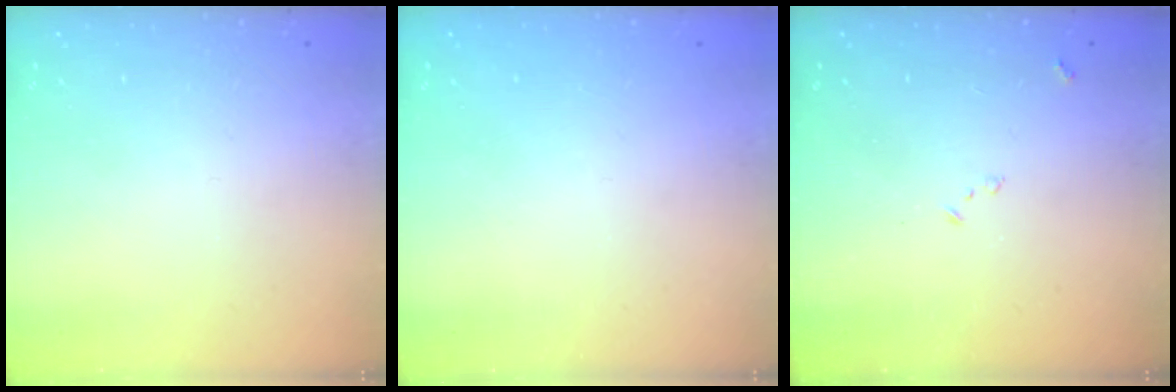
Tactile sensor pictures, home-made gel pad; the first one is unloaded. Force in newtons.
{"total": 1.0, "press": 1.0, "slide": 0.2}
{"total": 7.2, "press": 7.2, "slide": 0.9}